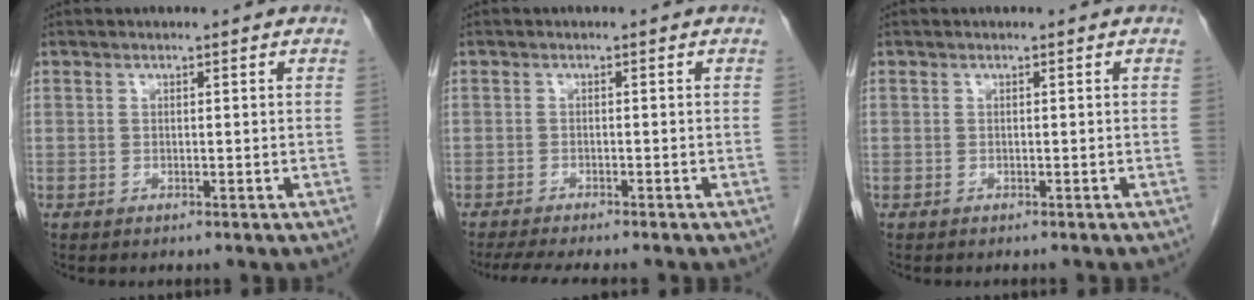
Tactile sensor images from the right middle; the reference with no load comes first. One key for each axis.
{"total": 8.3, "fx": -7.1, "fy": 1.0, "fz": 4.2, "tx": -0.059, "ty": -0.015, "tz": -0.105}
{"total": 1.0, "fx": -0.9, "fy": 0.2, "fz": 0.4, "tx": -0.006, "ty": -0.001, "tz": -0.010}